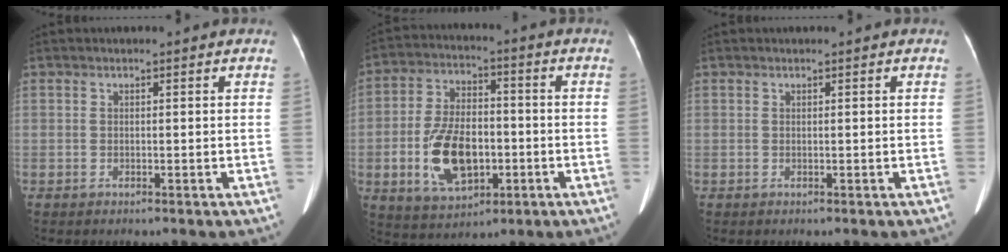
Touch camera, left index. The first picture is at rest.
{"total": 12.4, "force": [-3.1, 6.9, 9.9], "torque": [-0.201, 0.007, -0.046]}
{"total": 0.0}